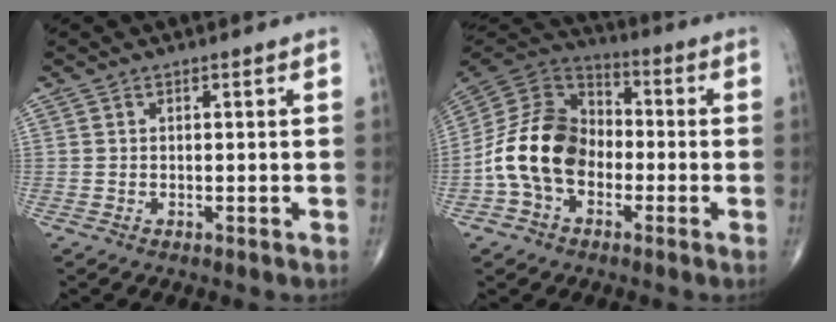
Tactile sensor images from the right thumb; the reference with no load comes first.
{"total": 15.4, "force": [-3.5, 11.0, 10.1], "torque": [-0.174, 0.045, -0.076]}